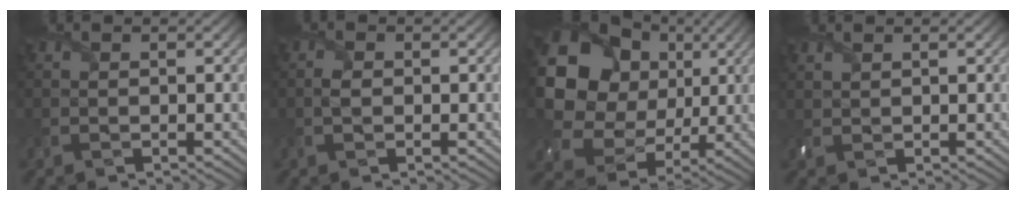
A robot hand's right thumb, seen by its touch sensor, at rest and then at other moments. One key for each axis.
{"total": 1.3, "fx": -0.1, "fy": 0.8, "fz": 1.0, "tx": -0.024, "ty": 0.003, "tz": -0.004}
{"total": 18.0, "fx": 4.4, "fy": 15.3, "fz": 8.4, "tx": -0.246, "ty": 0.019, "tz": 0.098}
{"total": 1.3, "fx": 1.0, "fy": 0.5, "fz": 0.6, "tx": -0.023, "ty": 0.002, "tz": 0.023}